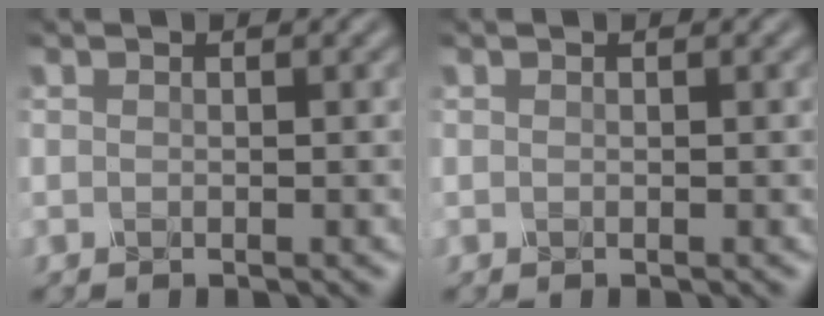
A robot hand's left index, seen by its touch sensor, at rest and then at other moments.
{"total": 0.0}